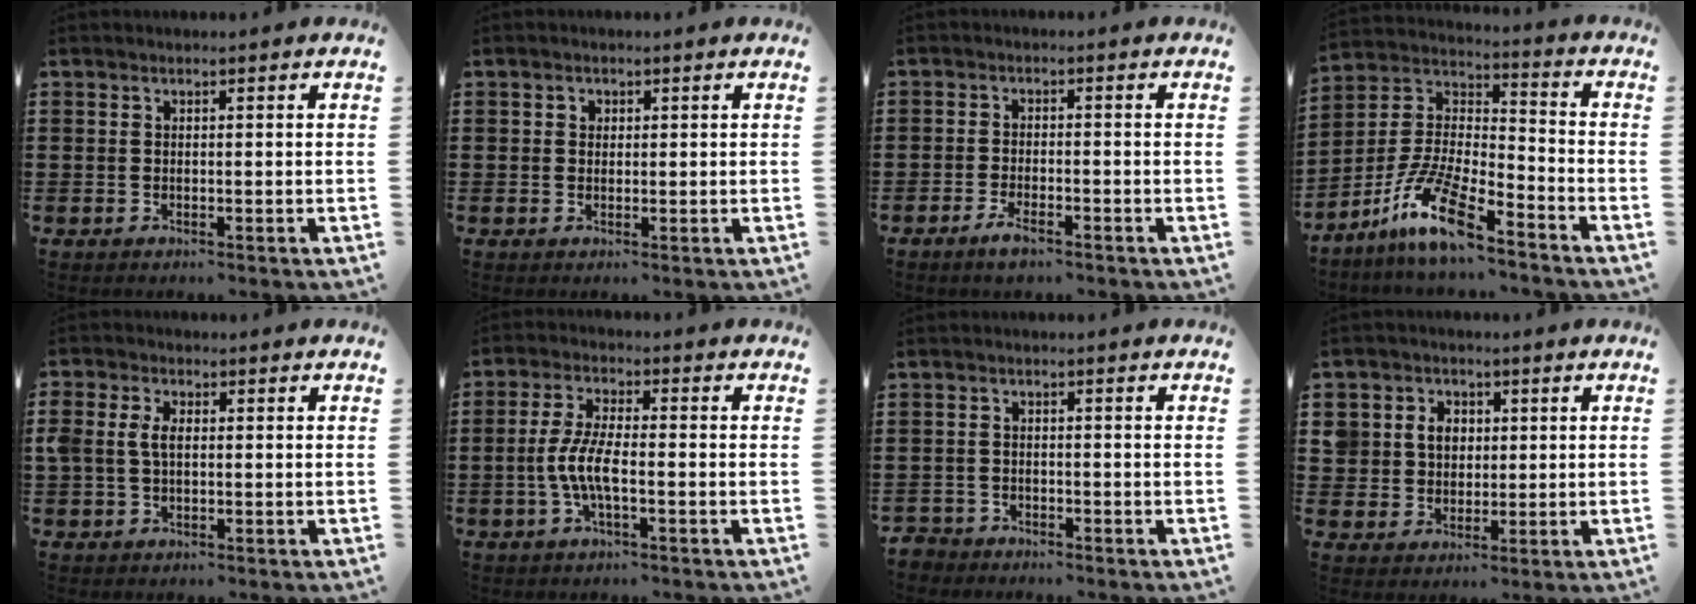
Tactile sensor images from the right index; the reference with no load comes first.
{"total": 0.9, "force": [0.3, 0.9, 0.3], "torque": [-0.008, 0.005, 0.005]}
{"total": 2.6, "force": [-2.0, 0.7, 1.5], "torque": [-0.034, 0.001, -0.039]}
{"total": 11.9, "force": [-8.3, 2.5, 8.1], "torque": [-0.184, 0.005, -0.166]}
{"total": 3.4, "force": [0.3, 2.1, 2.7], "torque": [-0.071, 0.005, 0.000]}
{"total": 5.8, "force": [-1.7, 1.6, 5.4], "torque": [-0.126, -0.009, -0.041]}
{"total": 2.2, "force": [-2.0, 0.7, -0.3], "torque": [-0.003, 0.000, -0.047]}
{"total": 5.5, "force": [1.4, 5.0, 1.9], "torque": [-0.059, 0.019, 0.024]}